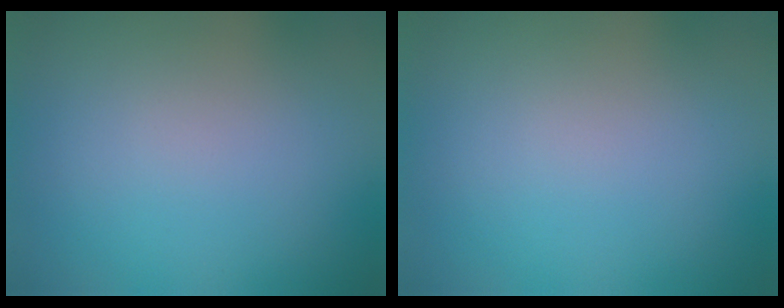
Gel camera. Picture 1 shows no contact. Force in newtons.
{"total": 0.0}